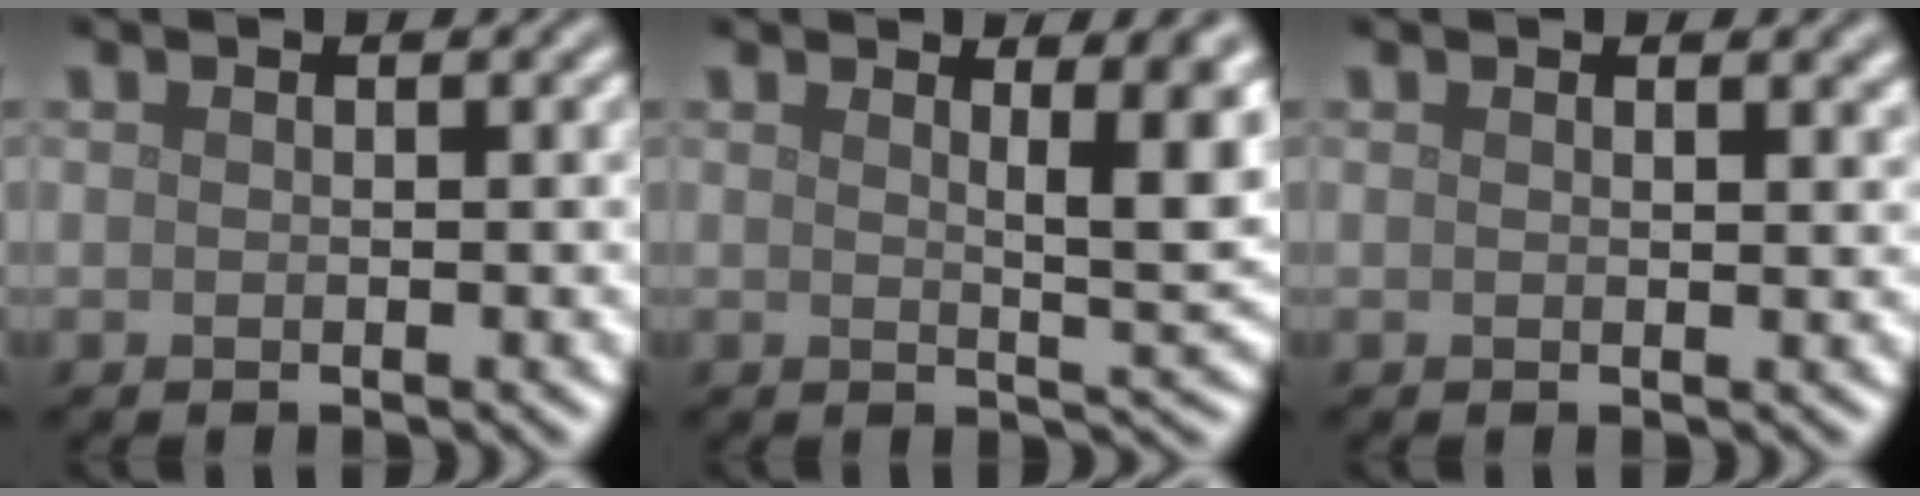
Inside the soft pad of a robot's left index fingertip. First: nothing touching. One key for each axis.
{"total": 5.2, "fx": 2.2, "fy": 1.4, "fz": 4.5, "tx": -0.047, "ty": -0.004, "tz": 0.031}
{"total": 1.2, "fx": 1.0, "fy": 0.5, "fz": 0.6, "tx": -0.004, "ty": 0.002, "tz": 0.013}